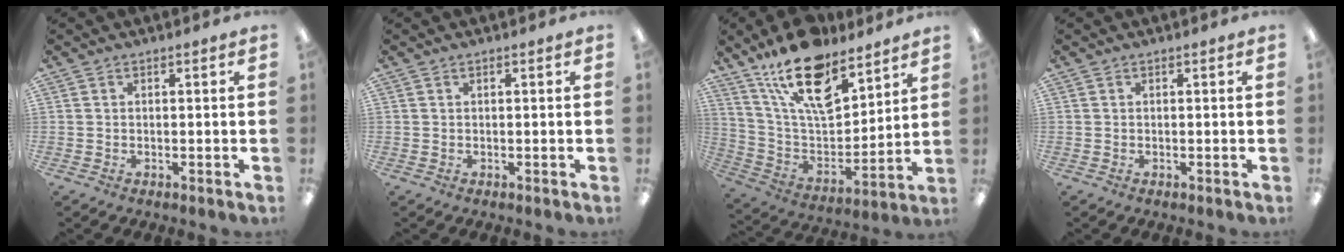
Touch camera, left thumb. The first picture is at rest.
{"total": 0.0}
{"total": 20.0, "force": [14.0, 8.6, 11.5], "torque": [-0.202, -0.081, 0.246]}
{"total": 0.0}